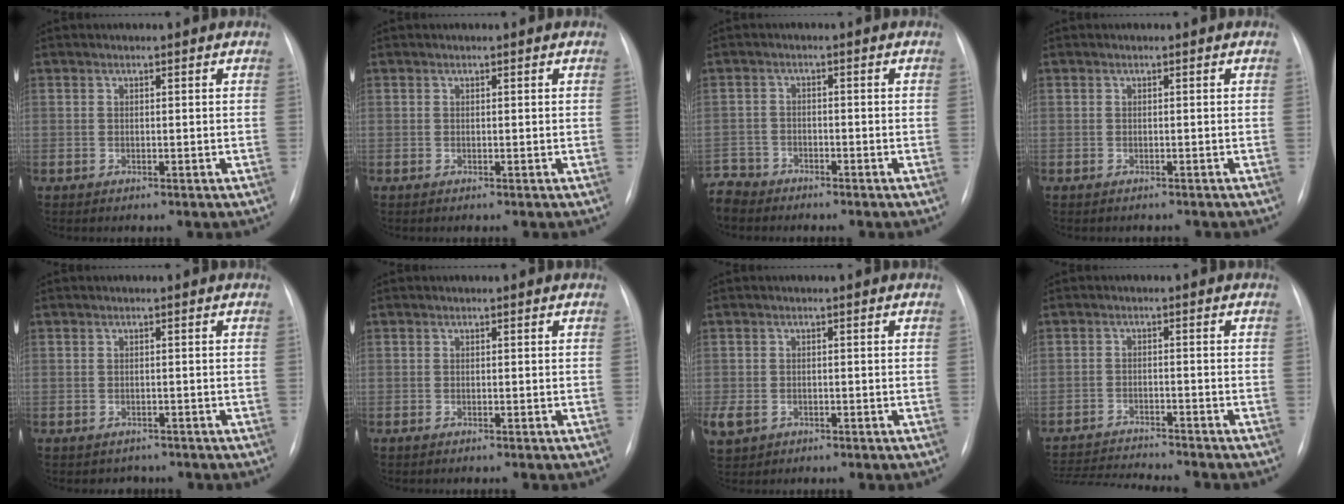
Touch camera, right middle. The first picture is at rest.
{"total": 0.0}
{"total": 4.9, "force": [-4.5, 1.9, -0.2], "torque": [0.009, -0.009, -0.092]}
{"total": 1.6, "force": [-1.5, 0.5, 0.3], "torque": [-0.008, -0.002, -0.017]}
{"total": 2.1, "force": [-1.7, 1.3, -0.1], "torque": [-0.004, 0.007, -0.022]}
{"total": 0.7, "force": [-0.6, 0.1, 0.4], "torque": [-0.009, -0.002, -0.008]}
{"total": 4.5, "force": [-2.0, 3.5, 2.1], "torque": [-0.050, -0.002, -0.028]}
{"total": 11.5, "force": [-11.0, -0.1, 3.5], "torque": [-0.052, -0.005, -0.170]}